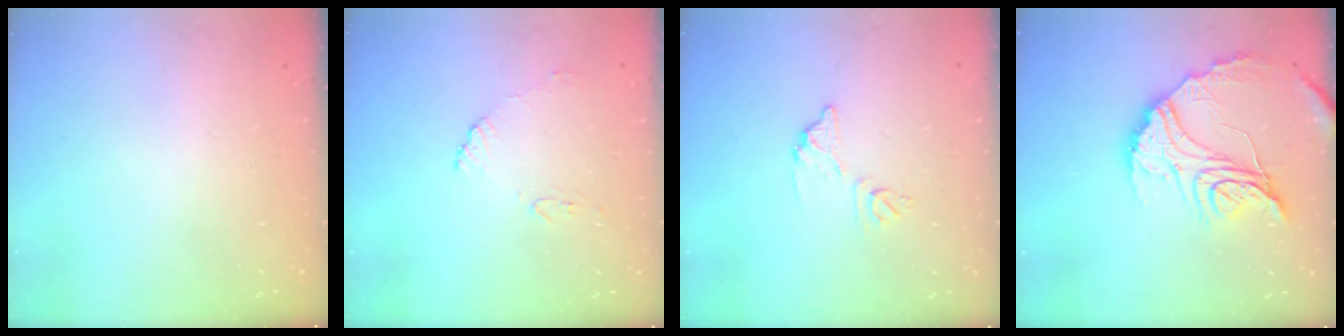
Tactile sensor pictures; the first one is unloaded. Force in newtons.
{"total": 8.2, "press": 8.1, "slide": 0.8}
{"total": 8.7, "press": 8.6, "slide": 0.3}
{"total": 17.2, "press": 17.1, "slide": 1.6}